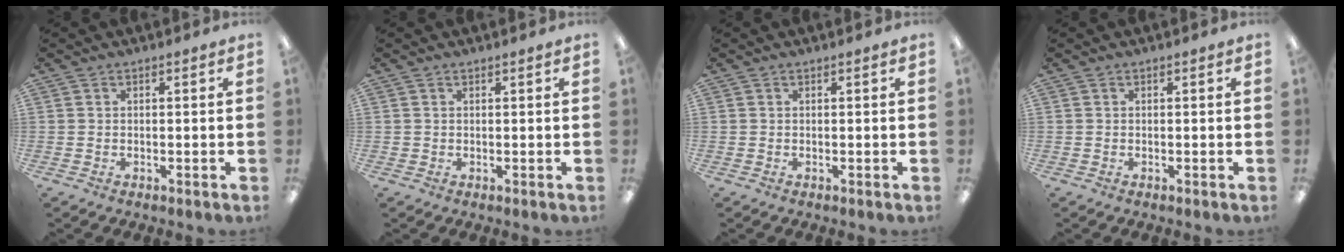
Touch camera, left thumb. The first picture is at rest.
{"total": 0.6, "force": [0.5, 0.3, 0.1], "torque": [-0.002, 0.001, 0.009]}
{"total": 0.0}
{"total": 0.0}